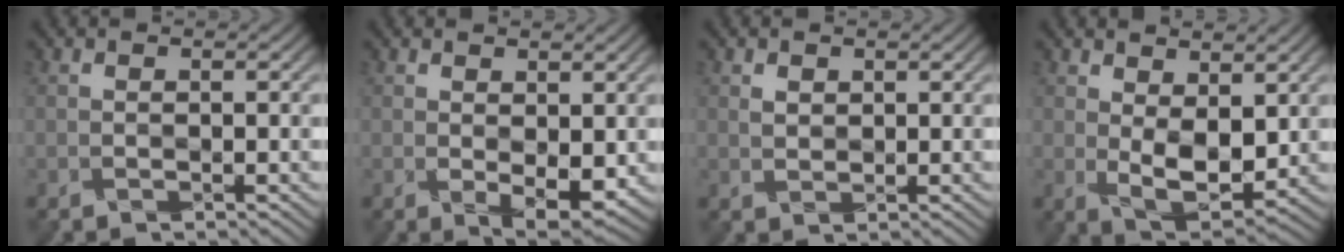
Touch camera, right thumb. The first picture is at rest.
{"total": 2.4, "force": [0.4, 1.0, 2.2], "torque": [-0.044, -0.014, 0.019]}
{"total": 1.0, "force": [0.8, 0.6, -0.2], "torque": [0.000, -0.007, 0.024]}
{"total": 5.4, "force": [1.5, 2.9, 4.4], "torque": [-0.090, -0.013, 0.037]}